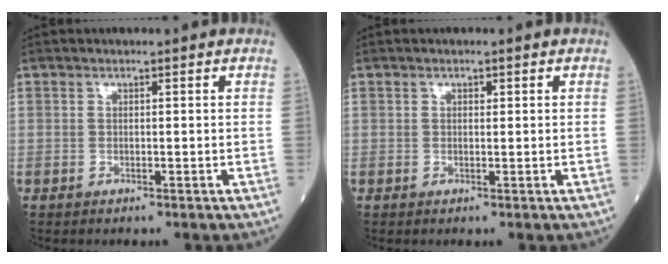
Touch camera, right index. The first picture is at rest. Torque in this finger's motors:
{"motor_torque": [0.02, 0.01, -0.03, -0.01]}